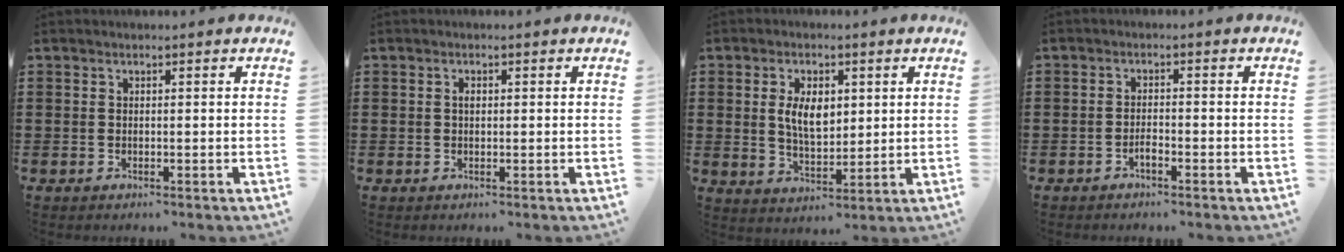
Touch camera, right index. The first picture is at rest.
{"total": 1.0, "force": [0.1, 0.5, 0.8], "torque": [-0.017, 0.002, 0.002]}
{"total": 6.1, "force": [1.2, 3.4, 5.0], "torque": [-0.097, 0.009, 0.017]}
{"total": 1.8, "force": [-1.3, 0.4, 1.2], "torque": [-0.024, 0.001, -0.025]}